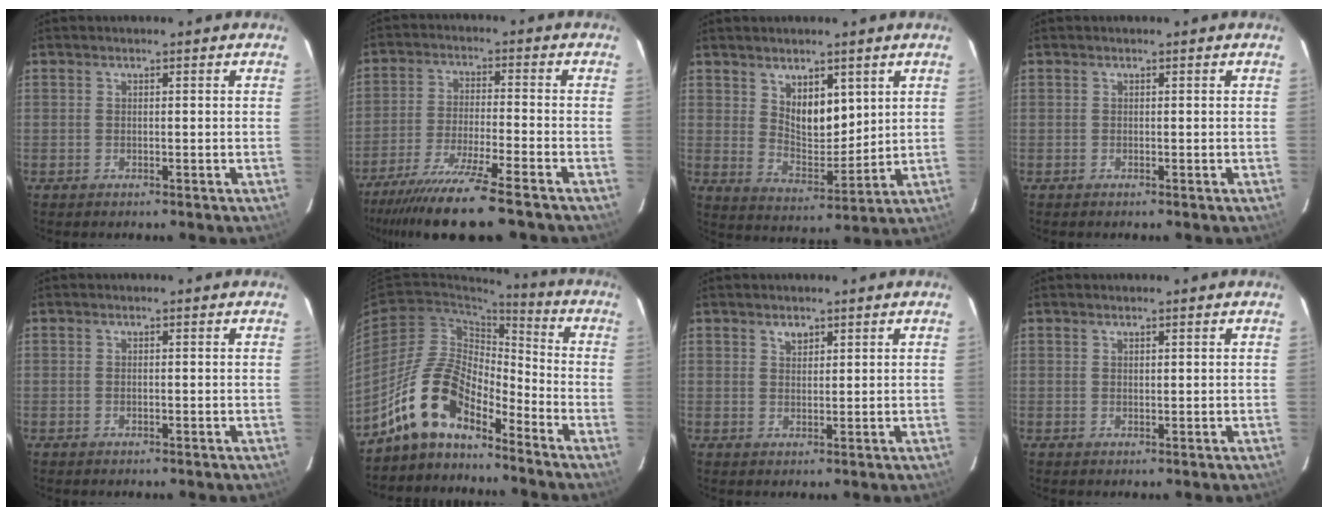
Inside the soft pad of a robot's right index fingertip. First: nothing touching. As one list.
[{"total": 14.8, "force": [-12.3, 0.2, 8.2], "torque": [-0.174, -0.027, -0.214]}, {"total": 8.5, "force": [4.0, 4.6, 5.9], "torque": [-0.088, -0.006, 0.080]}, {"total": 0.0}, {"total": 0.0}, {"total": 13.0, "force": [-9.9, 4.9, 6.8], "torque": [-0.131, 0.017, -0.199]}, {"total": 1.8, "force": [1.2, 1.1, 0.7], "torque": [-0.009, 0.004, 0.023]}, {"total": 0.8, "force": [0.6, 0.3, 0.3], "torque": [-0.005, 0.002, 0.011]}]